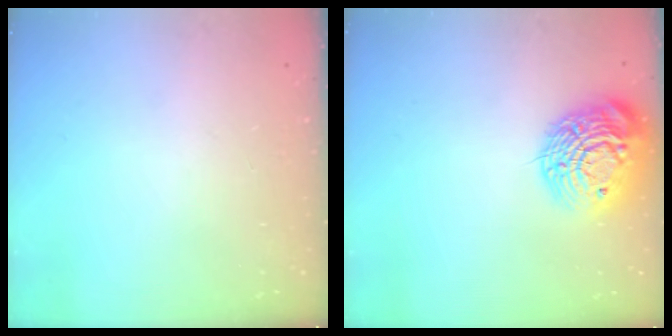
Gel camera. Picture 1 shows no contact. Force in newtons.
{"total": 17.4, "press": 17.4, "slide": 1.4}